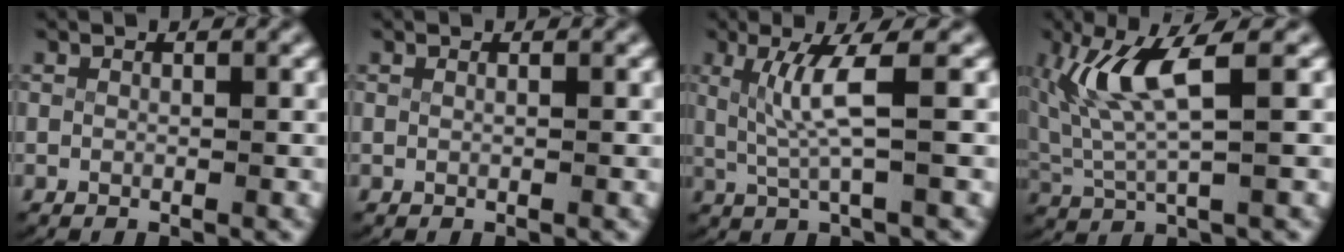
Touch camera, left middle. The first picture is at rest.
{"total": 0.0}
{"total": 3.6, "force": [0.5, 0.0, 3.5], "torque": [-0.075, -0.003, 0.015]}
{"total": 5.7, "force": [1.9, 2.1, 5.0], "torque": [-0.124, -0.006, 0.040]}